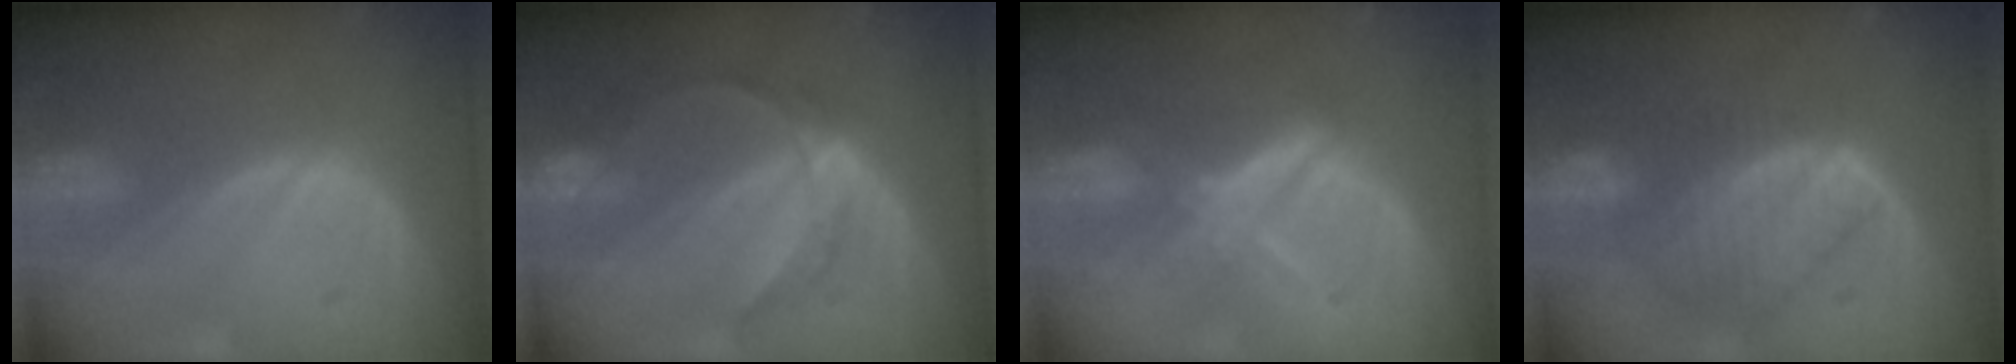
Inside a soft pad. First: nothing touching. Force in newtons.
{"total": 6.5, "press": 5.6, "slide": 3.4}
{"total": 5.5, "press": 5.0, "slide": 2.4}
{"total": 8.9, "press": 7.7, "slide": 4.5}